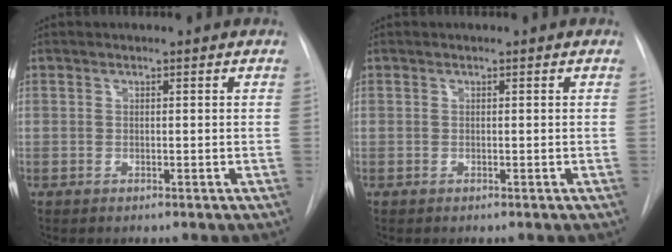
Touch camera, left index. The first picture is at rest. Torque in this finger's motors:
{"motor_torque": [-0.18, 0.18, 0.00, 0.00]}